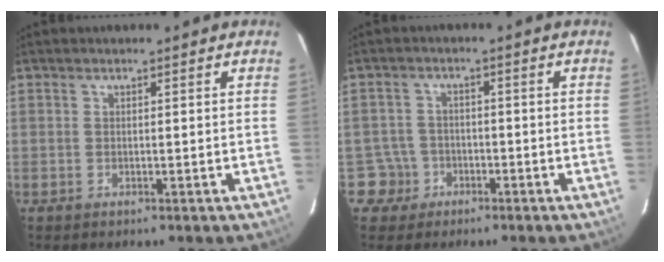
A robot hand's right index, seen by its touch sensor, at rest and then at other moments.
{"total": 4.2, "force": [-2.0, 3.7, -0.3], "torque": [0.002, 0.020, -0.036]}